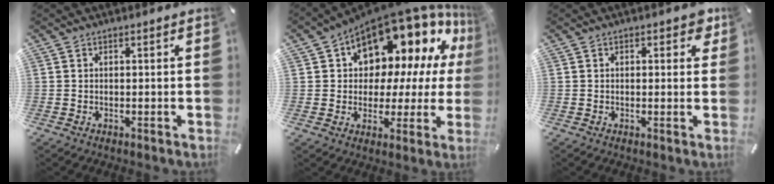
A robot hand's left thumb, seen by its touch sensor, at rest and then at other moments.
{"total": 16.1, "force": [10.7, 8.9, 8.2], "torque": [-0.113, -0.106, 0.183]}
{"total": 2.6, "force": [1.1, 1.4, 1.9], "torque": [-0.017, -0.002, 0.013]}